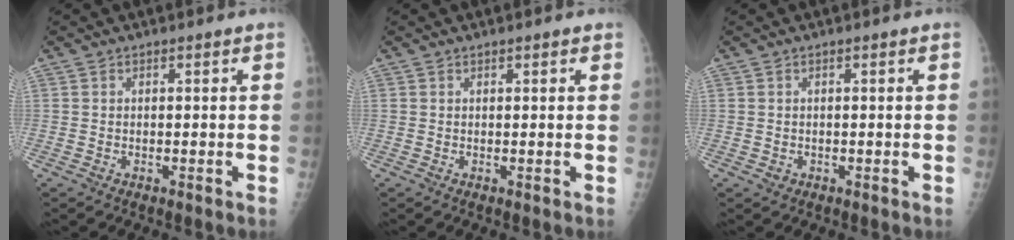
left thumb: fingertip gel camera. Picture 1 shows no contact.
{"total": 1.0, "force": [0.6, 0.3, 0.7], "torque": [-0.010, 0.000, 0.006]}
{"total": 0.9, "force": [-0.1, 0.8, 0.4], "torque": [-0.002, 0.001, 0.000]}